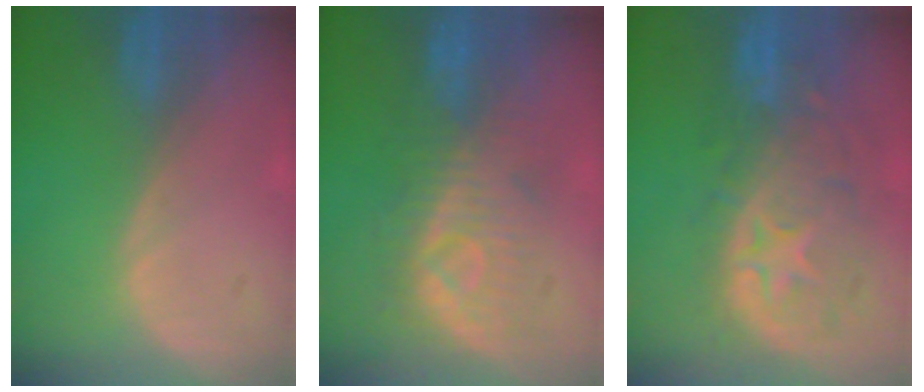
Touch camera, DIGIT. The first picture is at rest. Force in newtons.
{"total": 8.5, "press": 8.4, "slide": 0.9}
{"total": 11.1, "press": 9.8, "slide": 5.4}